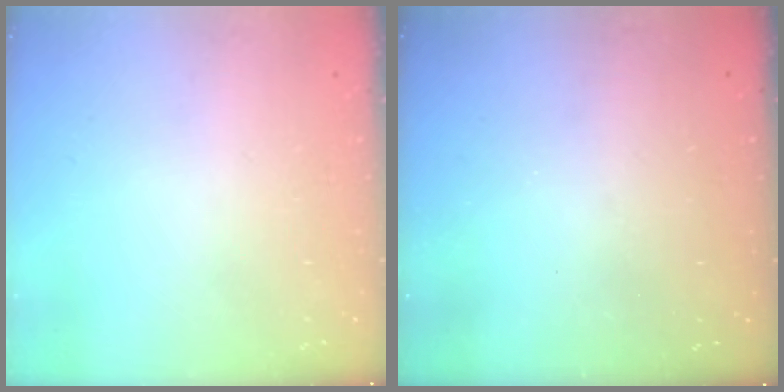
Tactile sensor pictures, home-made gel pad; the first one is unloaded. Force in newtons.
{"total": 2.9, "press": 2.9, "slide": 0.3}